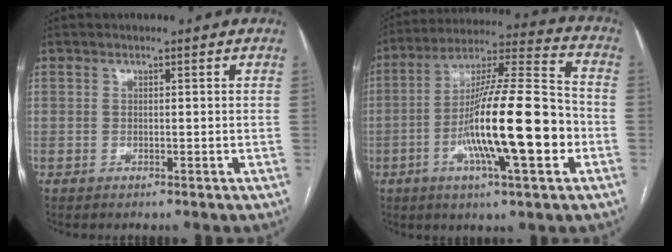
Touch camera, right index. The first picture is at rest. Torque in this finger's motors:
{"motor_torque": [0.85, -0.27, 1.05, 0.21]}